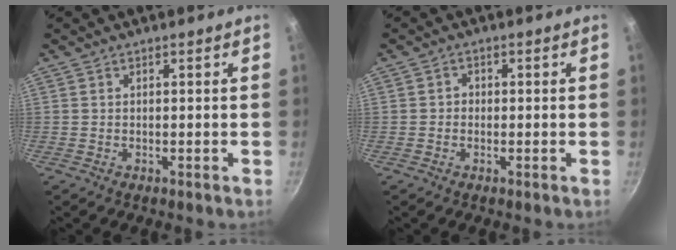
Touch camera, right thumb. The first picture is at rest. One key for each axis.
{"total": 1.5, "fx": -0.3, "fy": 1.3, "fz": 0.5, "tx": -0.002, "ty": 0.004, "tz": -0.007}